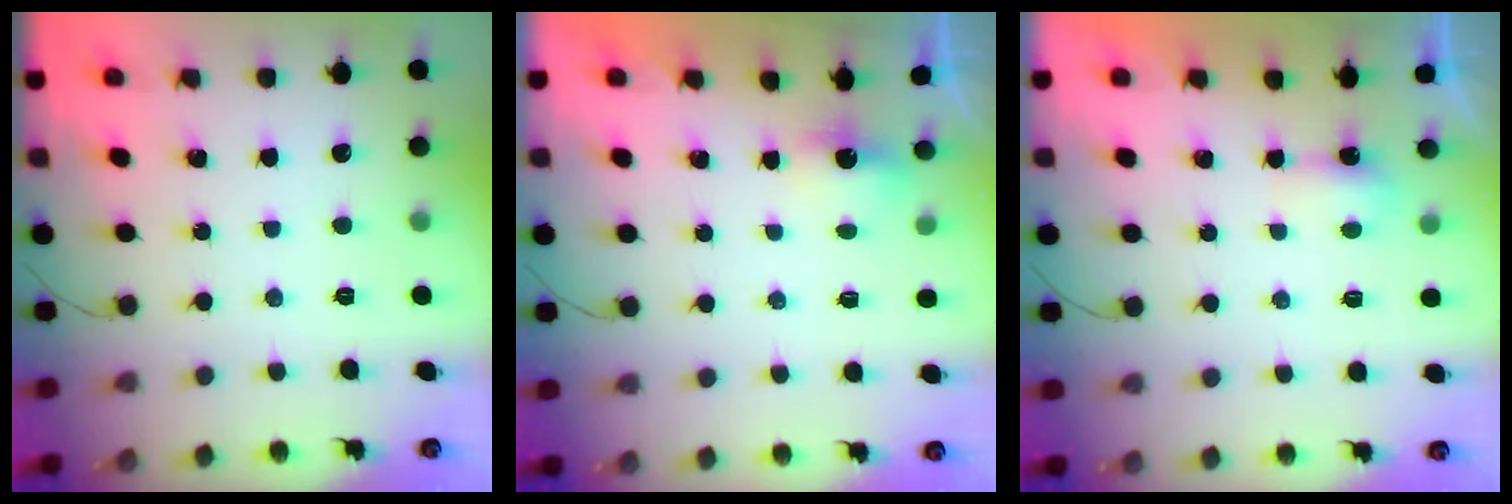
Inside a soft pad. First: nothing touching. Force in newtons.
{"total": 2.9, "press": 2.8, "slide": 0.8}
{"total": 3.8, "press": 3.5, "slide": 1.5}